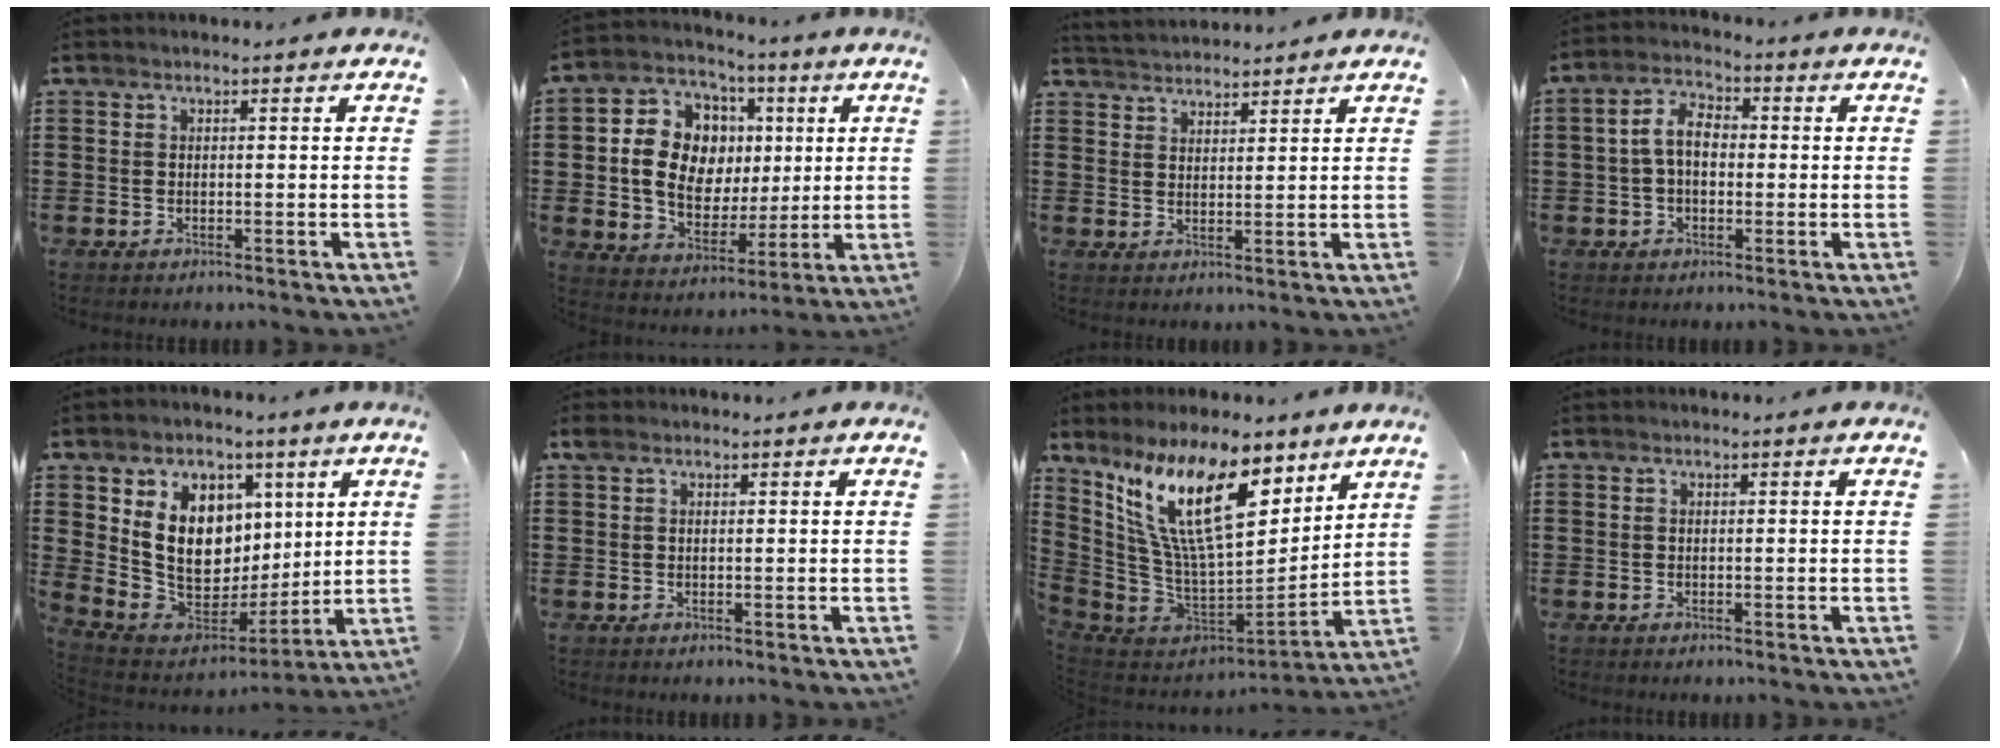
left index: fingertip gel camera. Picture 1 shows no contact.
{"total": 11.2, "force": [1.0, 9.4, 6.0], "torque": [-0.147, 0.017, 0.020]}
{"total": 2.7, "force": [2.7, 0.2, -0.3], "torque": [-0.004, -0.008, 0.051]}
{"total": 5.8, "force": [-0.1, 3.6, 4.5], "torque": [-0.105, 0.010, -0.008]}
{"total": 12.0, "force": [4.0, 9.5, 6.2], "torque": [-0.150, -0.018, 0.081]}
{"total": 0.7, "force": [0.3, 0.5, 0.4], "torque": [-0.010, 0.007, 0.003]}
{"total": 17.4, "force": [9.4, 6.1, 13.2], "torque": [-0.300, -0.051, 0.161]}
{"total": 0.0}